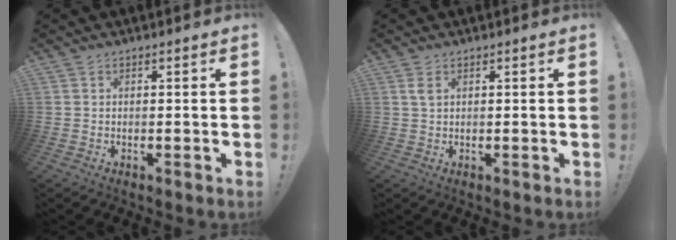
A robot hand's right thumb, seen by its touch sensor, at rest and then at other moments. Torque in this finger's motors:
{"motor_torque": [0.09, 0.51, 0.32, -0.10, 0.00]}